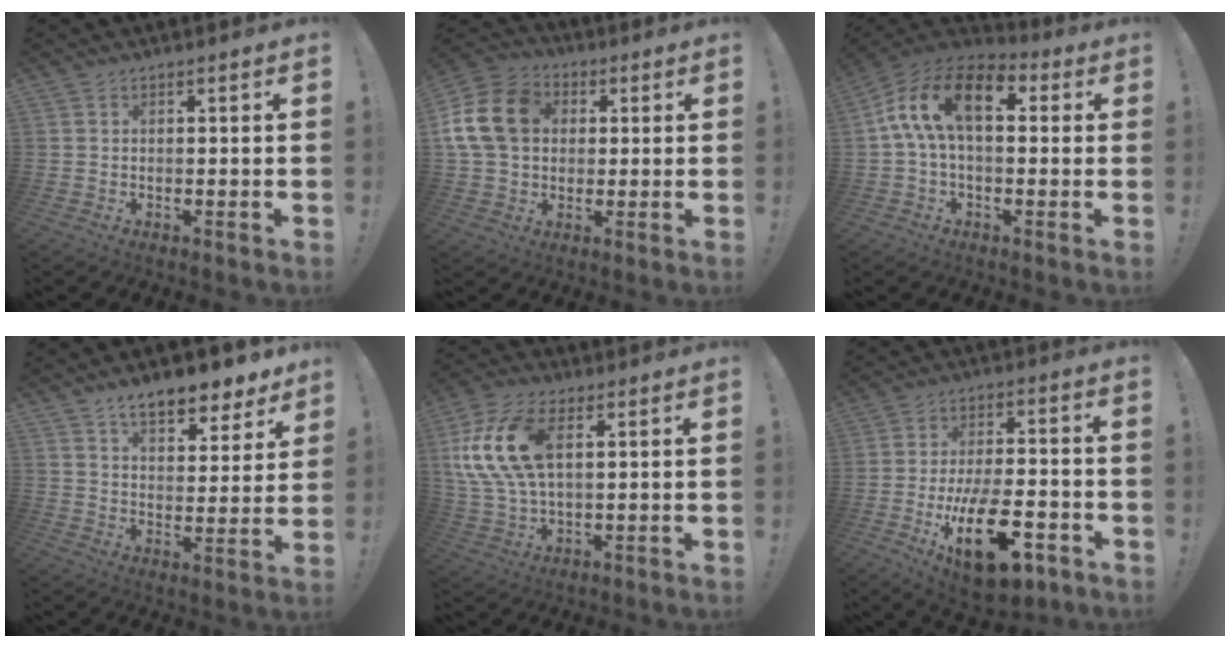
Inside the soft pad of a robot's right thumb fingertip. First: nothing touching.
{"total": 17.0, "force": [2.8, 13.6, 9.8], "torque": [-0.168, 0.007, 0.055]}
{"total": 16.2, "force": [4.3, 8.3, 13.2], "torque": [-0.244, 0.000, 0.071]}
{"total": 11.3, "force": [8.6, 4.4, 5.8], "torque": [-0.080, -0.057, 0.151]}
{"total": 17.0, "force": [4.4, 9.7, 13.3], "torque": [-0.265, -0.005, 0.080]}
{"total": 20.8, "force": [-8.2, 9.4, 16.6], "torque": [-0.271, 0.043, -0.123]}